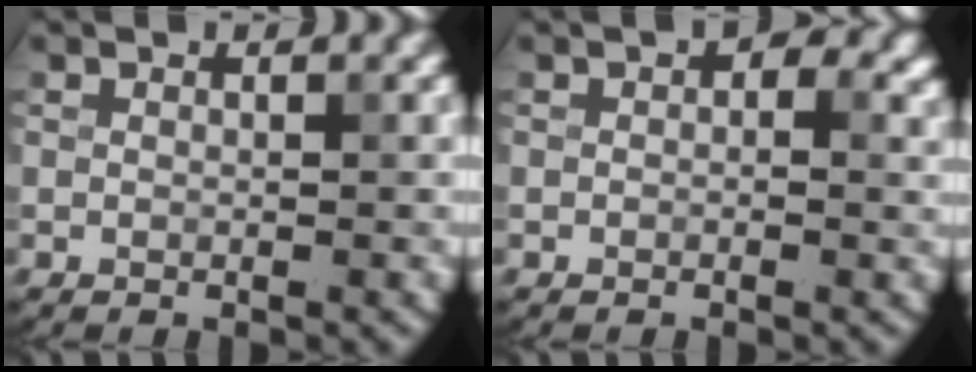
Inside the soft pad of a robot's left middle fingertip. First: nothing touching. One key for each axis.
{"total": 2.5, "fx": 0.6, "fy": 1.7, "fz": 1.7, "tx": -0.010, "ty": 0.002, "tz": 0.004}